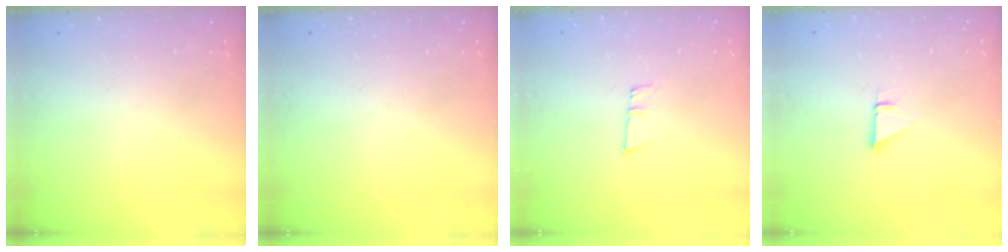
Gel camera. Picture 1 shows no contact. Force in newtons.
{"total": 0.0}
{"total": 5.4, "press": 5.2, "slide": 1.3}
{"total": 0.9, "press": 0.9, "slide": 0.1}